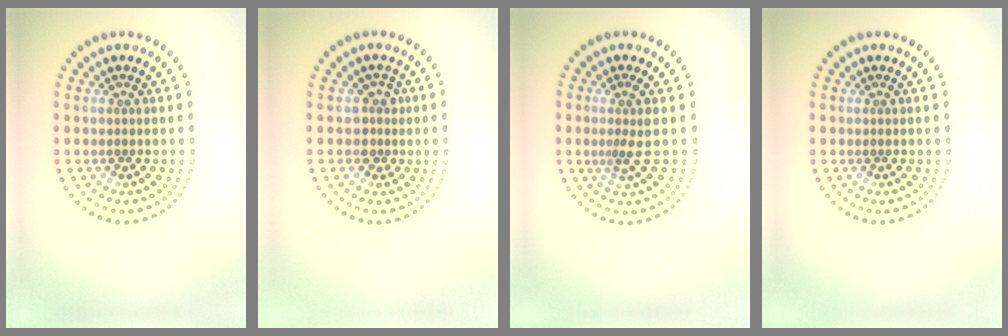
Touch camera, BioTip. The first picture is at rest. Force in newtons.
{"total": 1.8, "press": 1.4, "slide": 1.1}
{"total": 2.1, "press": 1.5, "slide": 1.4}
{"total": 0.0}